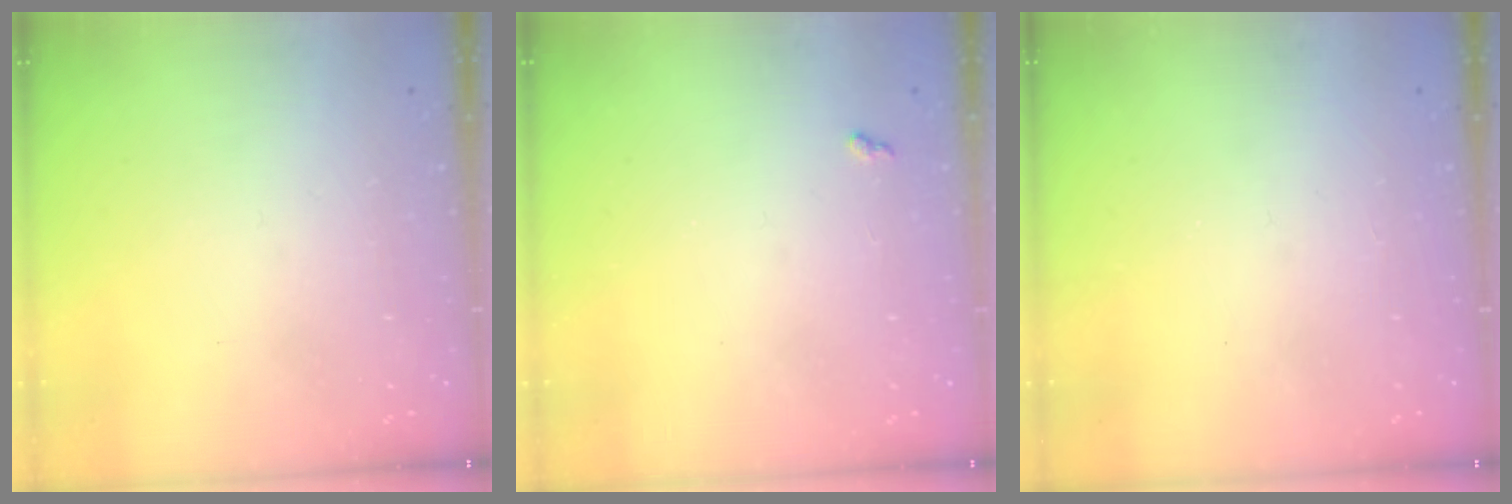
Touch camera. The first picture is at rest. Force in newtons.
{"total": 3.6, "press": 3.6, "slide": 0.4}
{"total": 0.9, "press": 0.9, "slide": 0.2}